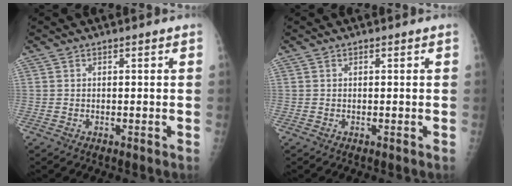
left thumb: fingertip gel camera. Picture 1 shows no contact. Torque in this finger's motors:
{"motor_torque": [0.00, 0.00, 0.00, 0.00, 0.00]}